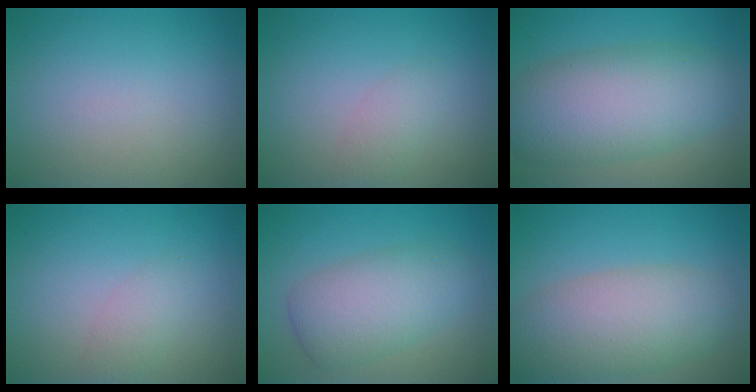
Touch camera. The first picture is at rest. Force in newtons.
{"total": 1.5, "press": 1.5, "slide": 0.1}
{"total": 8.5, "press": 8.5, "slide": 0.4}
{"total": 1.5, "press": 1.5, "slide": 0.1}
{"total": 5.3, "press": 5.3, "slide": 0.1}
{"total": 7.0, "press": 7.0, "slide": 0.3}